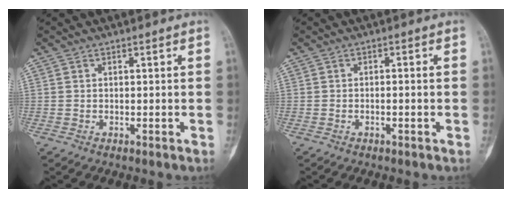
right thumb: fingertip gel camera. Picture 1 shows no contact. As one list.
[{"total": 1.2, "force": [-0.4, 0.2, 1.1], "torque": [-0.019, 0.007, -0.006]}]